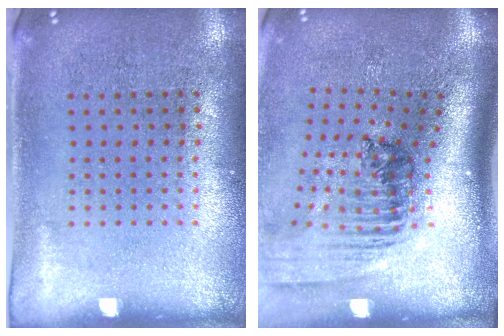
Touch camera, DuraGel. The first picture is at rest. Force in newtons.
{"total": 2.2, "press": 1.6, "slide": 1.6}